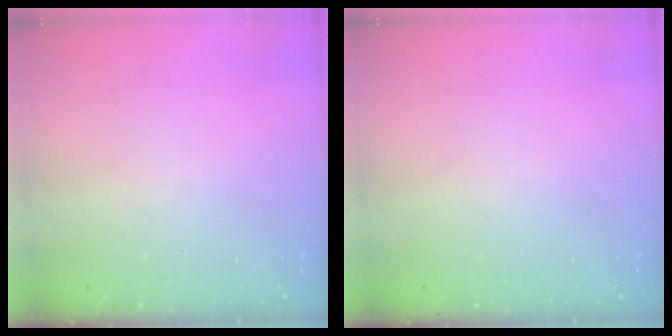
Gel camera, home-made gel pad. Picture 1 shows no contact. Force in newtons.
{"total": 0.0}